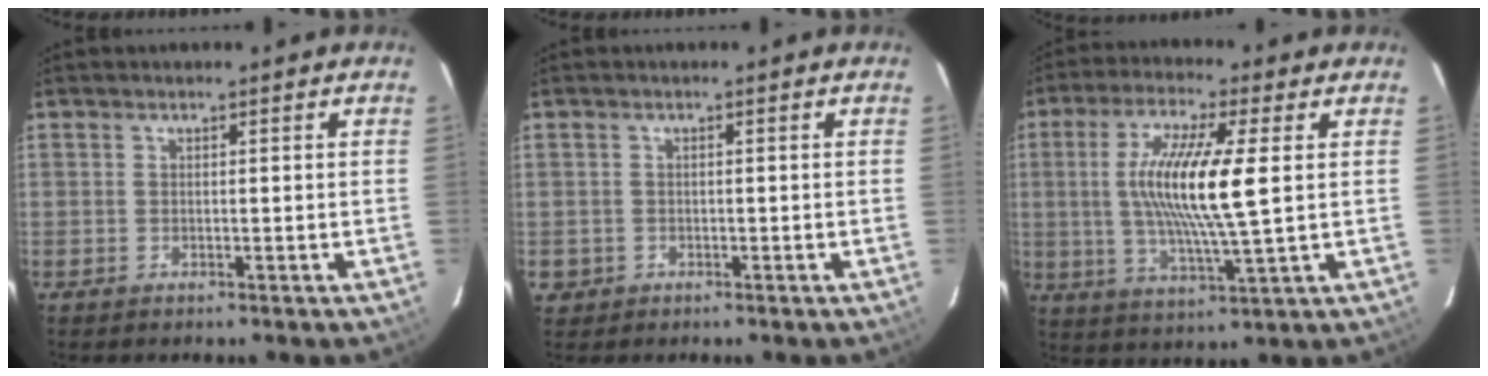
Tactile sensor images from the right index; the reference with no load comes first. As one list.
[{"total": 2.3, "force": [-0.5, 2.2, 0.3], "torque": [-0.009, 0.001, -0.005]}, {"total": 14.0, "force": [1.5, 1.4, 13.8], "torque": [-0.265, -0.005, 0.028]}]